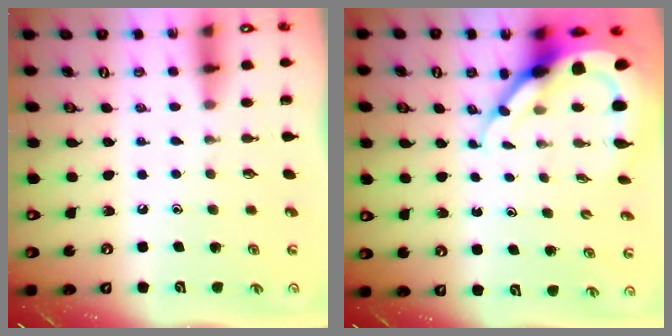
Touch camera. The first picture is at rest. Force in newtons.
{"total": 9.7, "press": 9.7, "slide": 1.0}